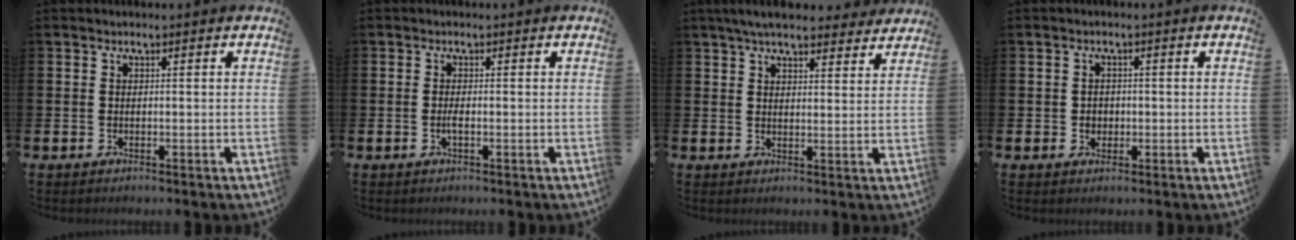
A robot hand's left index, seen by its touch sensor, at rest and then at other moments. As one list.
[{"total": 1.1, "force": [-0.3, 0.2, 1.0], "torque": [-0.025, 0.001, -0.005]}, {"total": 6.0, "force": [5.5, 1.3, 2.0], "torque": [-0.041, -0.019, 0.099]}, {"total": 1.6, "force": [0.0, 1.5, 0.5], "torque": [0.005, 0.002, -0.006]}]